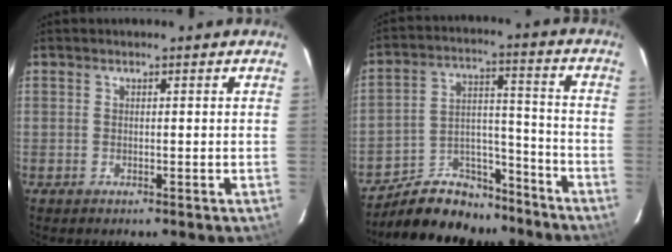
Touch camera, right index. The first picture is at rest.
{"total": 15.1, "force": [-12.6, 7.0, 4.2], "torque": [-0.087, 0.049, -0.190]}